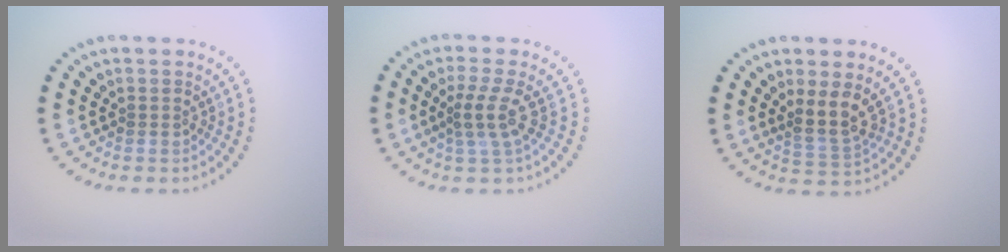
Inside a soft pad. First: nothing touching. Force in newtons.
{"total": 2.6, "press": 1.8, "slide": 1.9}
{"total": 2.8, "press": 2.3, "slide": 1.6}